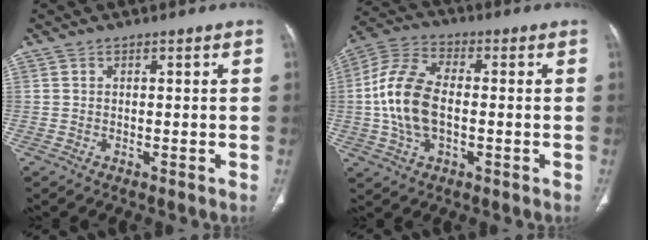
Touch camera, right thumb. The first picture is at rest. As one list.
[{"total": 13.1, "force": [-0.8, 7.4, 10.8], "torque": [-0.226, 0.021, -0.018]}]